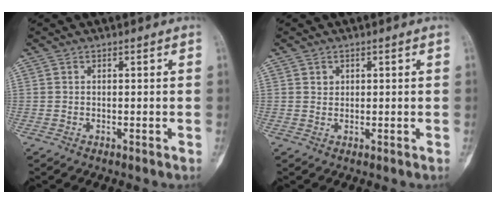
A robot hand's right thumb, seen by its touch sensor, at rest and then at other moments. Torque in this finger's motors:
{"motor_torque": [0.18, 0.39, -0.06, -0.08, -0.01]}